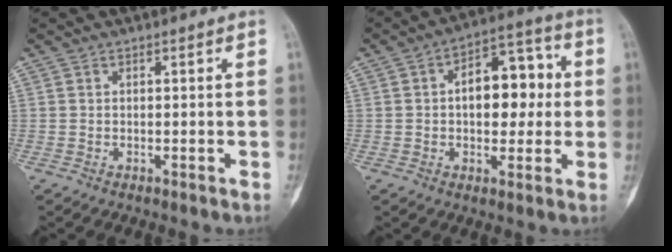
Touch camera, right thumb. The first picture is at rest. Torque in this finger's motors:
{"motor_torque": [1.50, 1.47, 0.50, -0.46, 0.30]}